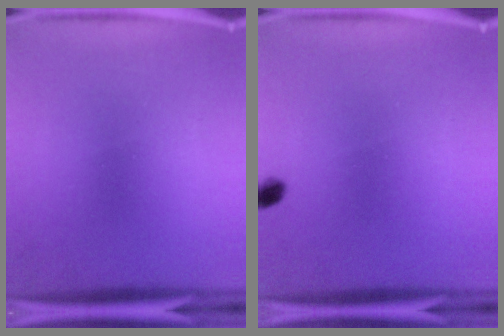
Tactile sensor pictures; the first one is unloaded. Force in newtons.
{"total": 1.8}